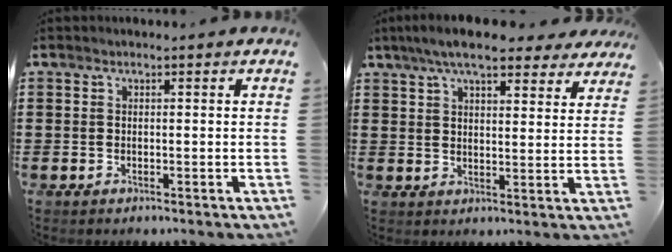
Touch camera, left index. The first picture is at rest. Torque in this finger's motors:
{"motor_torque": [2.14, 0.00, 0.99, 0.21]}